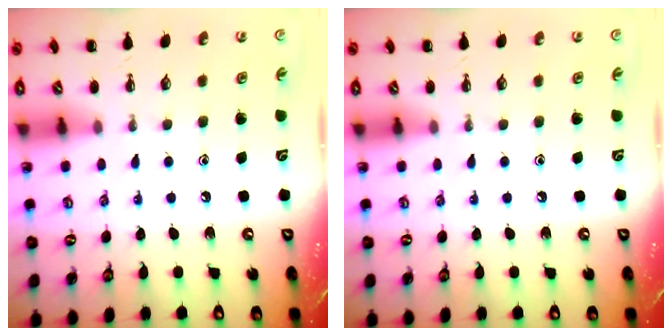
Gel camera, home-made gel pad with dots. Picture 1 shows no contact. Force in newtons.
{"total": 0.0}